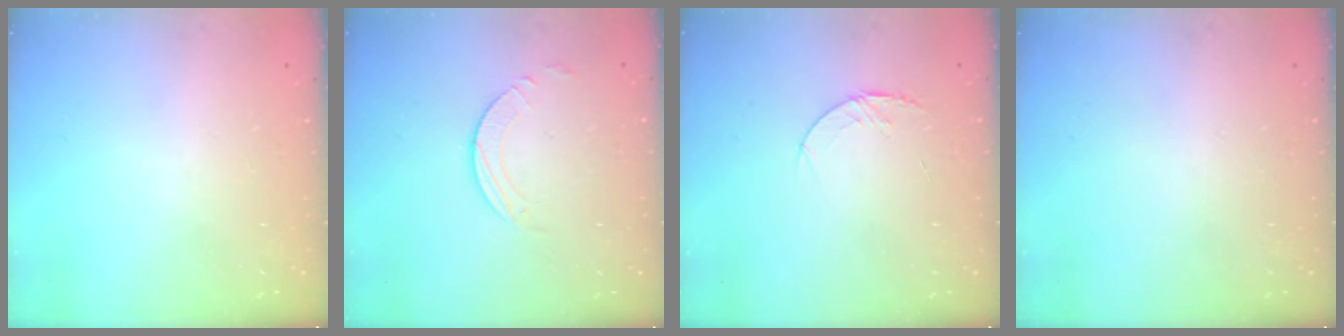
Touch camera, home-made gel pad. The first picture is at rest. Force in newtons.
{"total": 2.8, "press": 2.8, "slide": 0.2}
{"total": 4.0, "press": 3.9, "slide": 0.5}
{"total": 0.0}